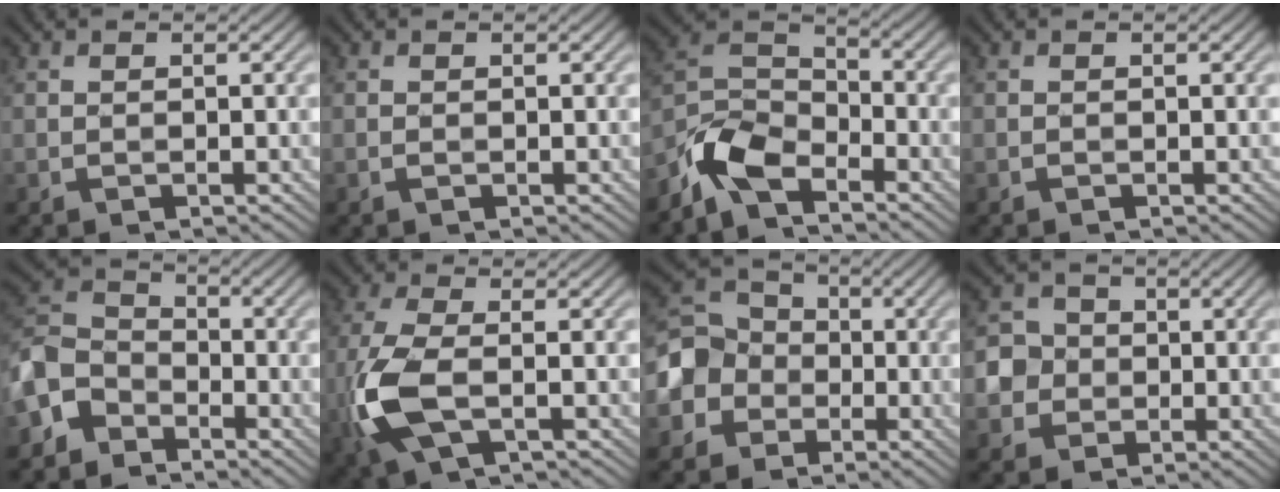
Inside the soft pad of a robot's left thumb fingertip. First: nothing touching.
{"total": 0.5, "force": [-0.1, 0.2, 0.5], "torque": [-0.010, 0.001, -0.001]}
{"total": 7.6, "force": [-5.6, 3.3, 4.0], "torque": [-0.085, 0.000, -0.131]}
{"total": 0.0}
{"total": 7.1, "force": [-4.9, 4.4, 2.6], "torque": [-0.061, 0.005, -0.128]}
{"total": 9.2, "force": [-2.0, 4.2, 7.9], "torque": [-0.206, -0.006, -0.043]}
{"total": 7.4, "force": [-1.8, 6.8, 2.5], "torque": [-0.068, -0.003, -0.067]}
{"total": 4.3, "force": [-0.5, 4.1, 1.0], "torque": [-0.020, 0.003, -0.024]}